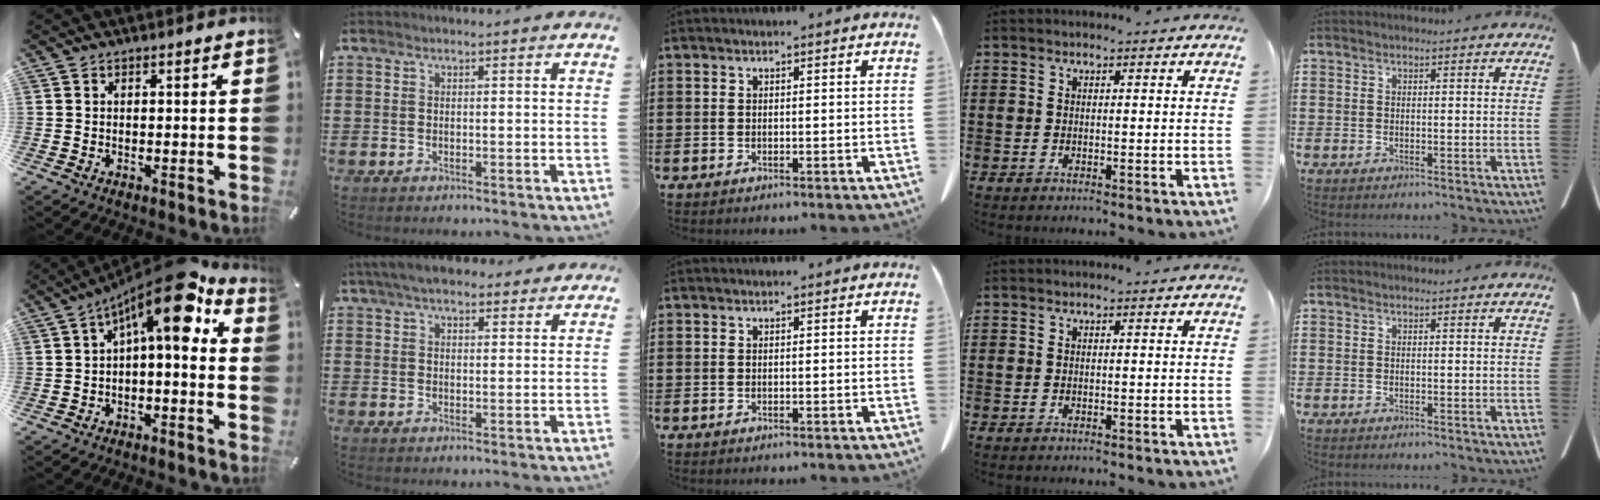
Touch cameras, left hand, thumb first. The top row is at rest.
{"thumb": {"total": 13.5, "force": [5.6, 3.9, 11.7], "torque": [-0.186, -0.033, 0.086]}, "index": {"total": 5.2, "force": [4.5, 1.4, 2.2], "torque": [-0.056, -0.003, 0.086]}}